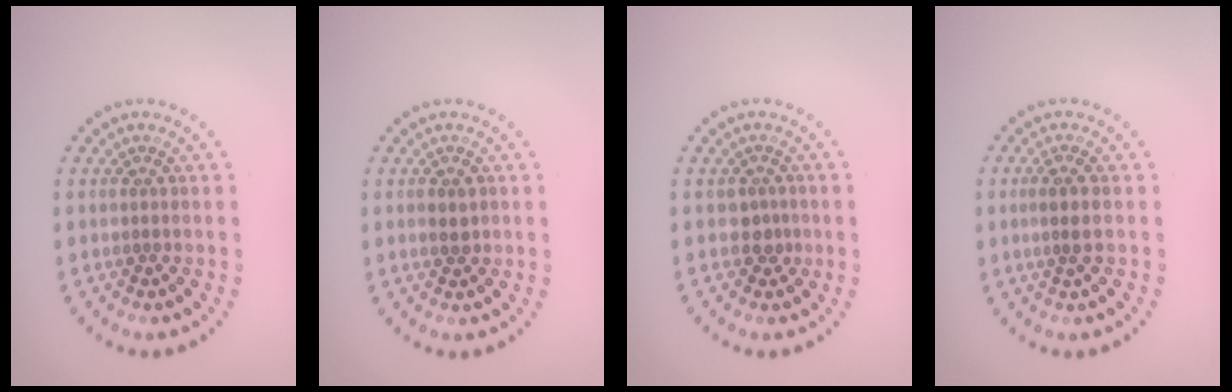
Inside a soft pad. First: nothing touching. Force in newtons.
{"total": 1.2, "press": 1.2, "slide": 0.1}
{"total": 1.3, "press": 1.0, "slide": 0.8}
{"total": 1.6, "press": 1.4, "slide": 0.8}